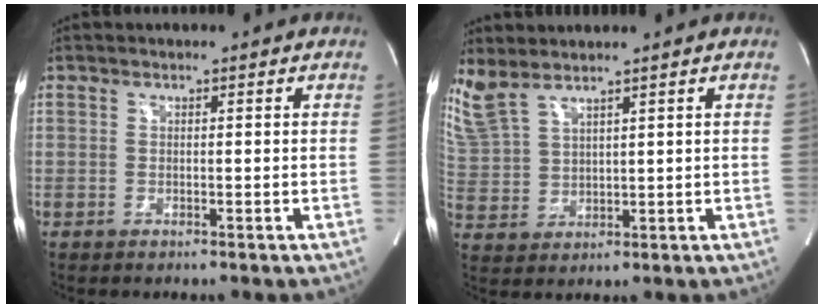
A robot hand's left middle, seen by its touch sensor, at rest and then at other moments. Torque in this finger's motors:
{"motor_torque": [1.32, -0.82, 1.05, 0.21]}